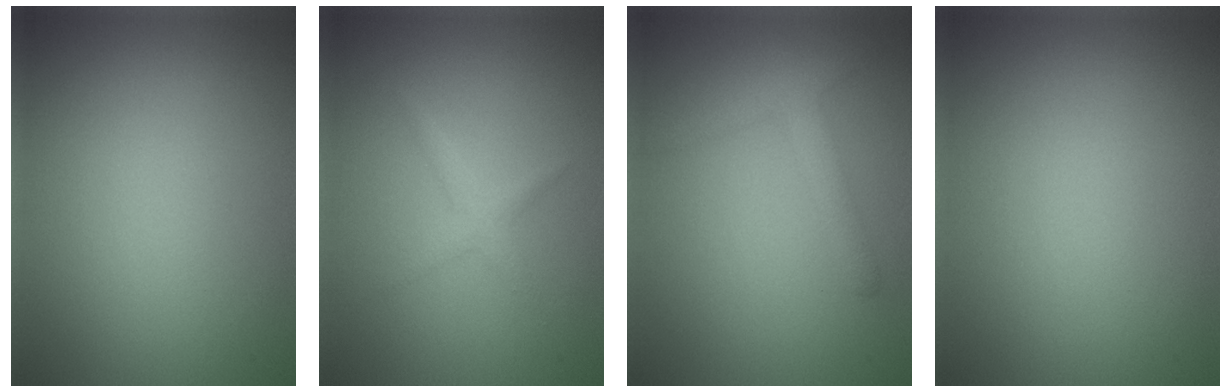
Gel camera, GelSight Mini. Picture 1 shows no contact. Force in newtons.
{"total": 1.3, "press": 1.3, "slide": 0.0}
{"total": 2.5, "press": 2.5, "slide": 0.1}
{"total": 0.0}